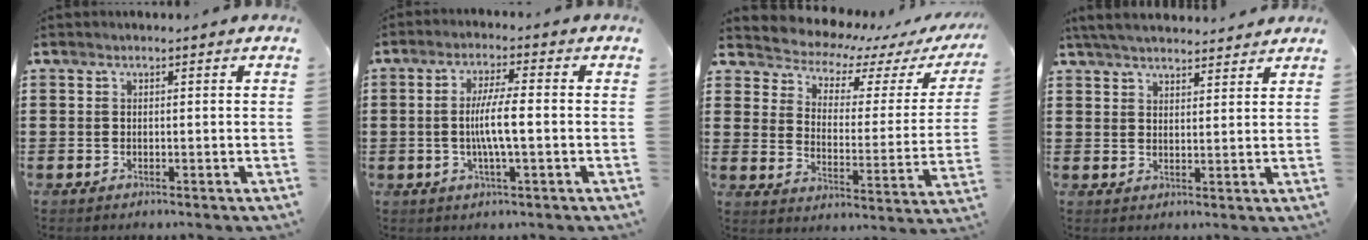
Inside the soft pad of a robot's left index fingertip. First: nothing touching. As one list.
[{"total": 6.3, "force": [-0.7, 0.8, 6.2], "torque": [-0.115, -0.001, -0.018]}, {"total": 4.1, "force": [3.9, 1.2, 0.7], "torque": [-0.043, -0.037, 0.059]}, {"total": 4.4, "force": [4.2, 0.4, 1.3], "torque": [-0.037, -0.012, 0.079]}]